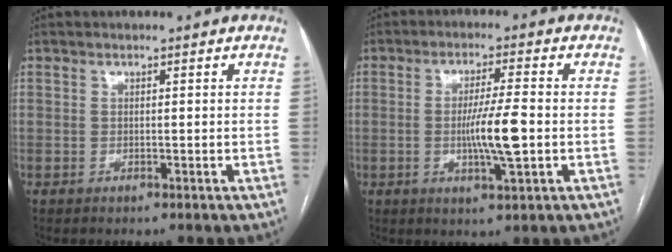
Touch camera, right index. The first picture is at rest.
{"total": 7.3, "force": [-1.1, 0.2, 7.2], "torque": [-0.132, -0.010, -0.020]}